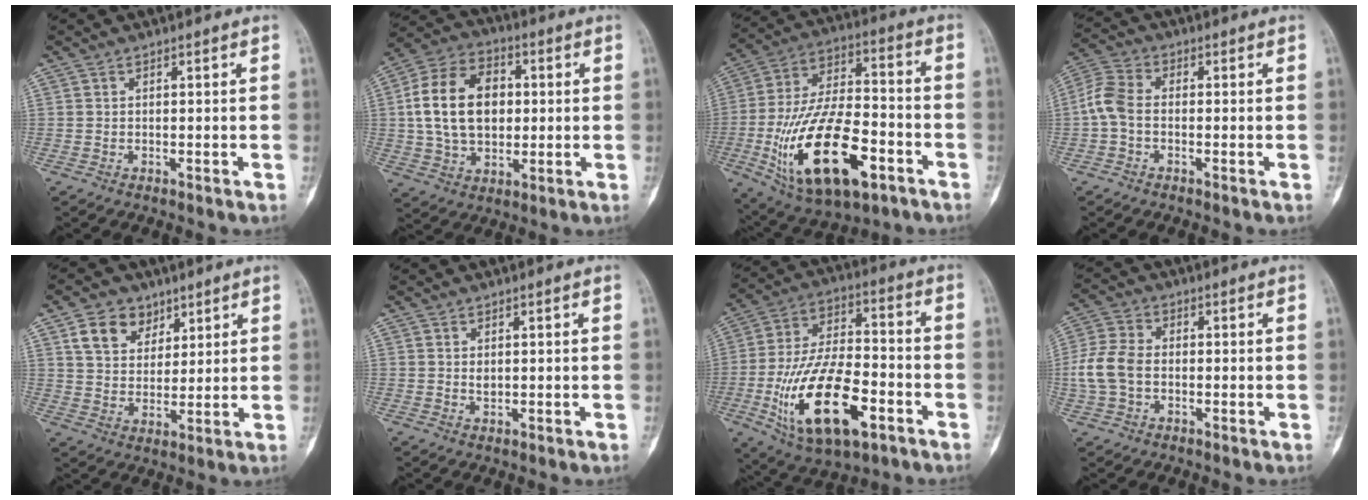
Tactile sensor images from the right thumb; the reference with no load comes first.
{"total": 16.6, "force": [1.7, 11.5, 11.8], "torque": [-0.189, 0.018, 0.028]}
{"total": 24.6, "force": [-9.0, 11.5, 19.8], "torque": [-0.371, 0.034, -0.141]}
{"total": 5.8, "force": [-1.0, 3.7, 4.3], "torque": [-0.097, 0.017, -0.032]}
{"total": 8.7, "force": [4.7, 6.4, 3.6], "torque": [-0.037, -0.024, 0.089]}
{"total": 1.2, "force": [0.3, 0.7, 0.9], "torque": [-0.012, -0.001, 0.008]}
{"total": 21.9, "force": [-8.0, 10.2, 17.7], "torque": [-0.321, 0.031, -0.127]}
{"total": 7.9, "force": [-1.0, 5.6, 5.6], "torque": [-0.126, 0.017, -0.025]}